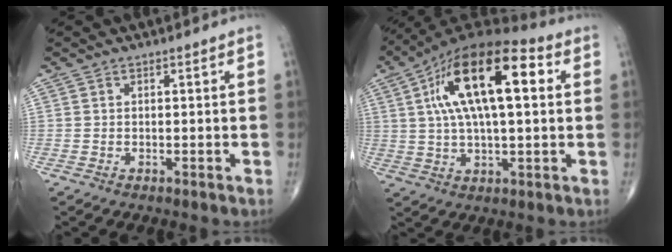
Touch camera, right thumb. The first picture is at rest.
{"total": 20.5, "force": [5.1, 8.4, 17.9], "torque": [-0.309, 0.020, 0.076]}